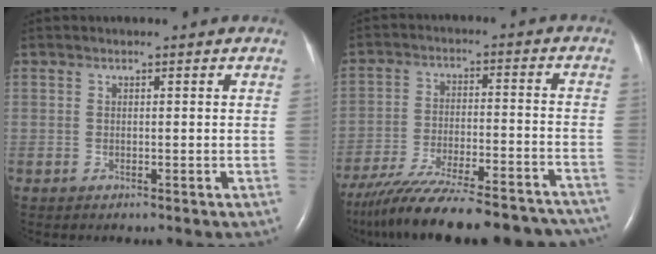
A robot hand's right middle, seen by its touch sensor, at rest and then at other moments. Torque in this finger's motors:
{"motor_torque": [0.77, -0.83, 0.25, 0.08]}